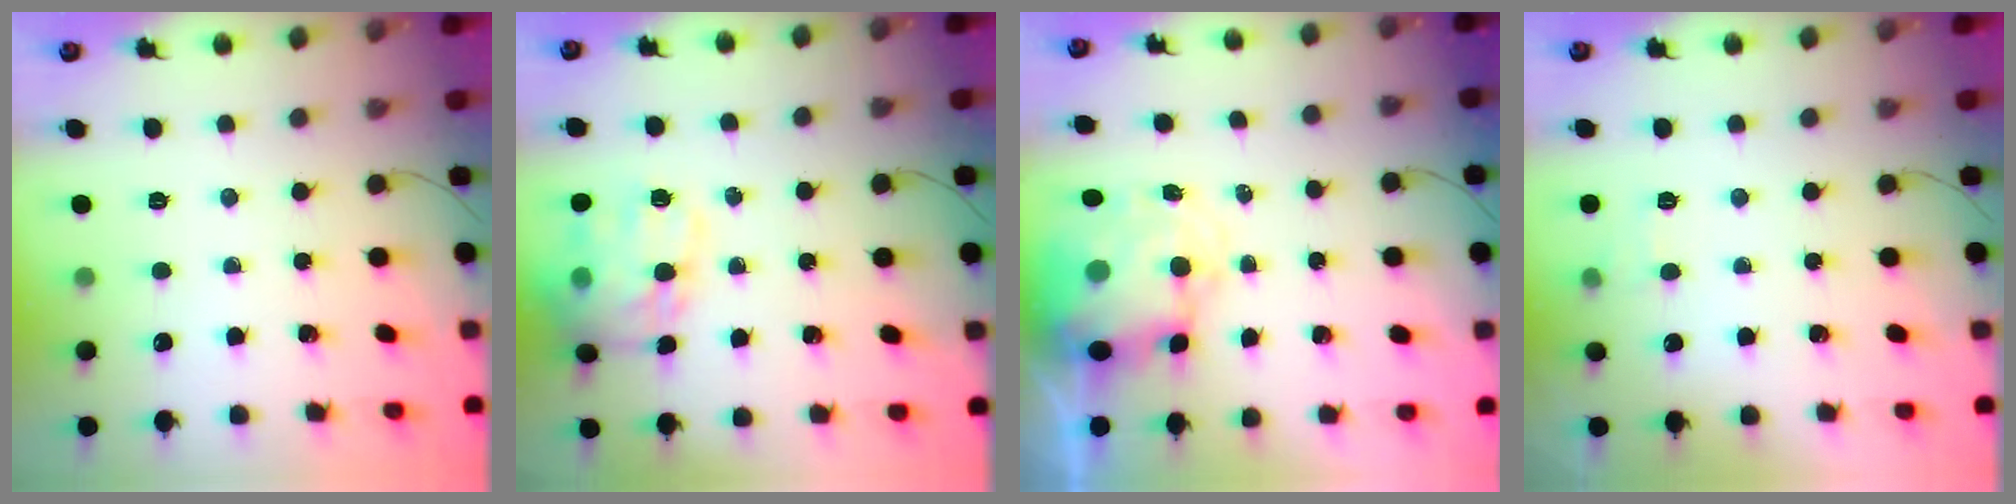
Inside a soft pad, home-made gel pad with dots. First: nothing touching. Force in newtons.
{"total": 16.8, "press": 16.6, "slide": 2.2}
{"total": 7.4, "press": 7.0, "slide": 2.5}
{"total": 4.5, "press": 4.0, "slide": 2.1}